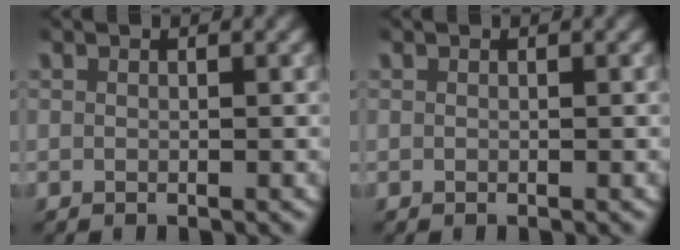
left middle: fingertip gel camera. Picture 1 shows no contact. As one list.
[{"total": 0.0}]